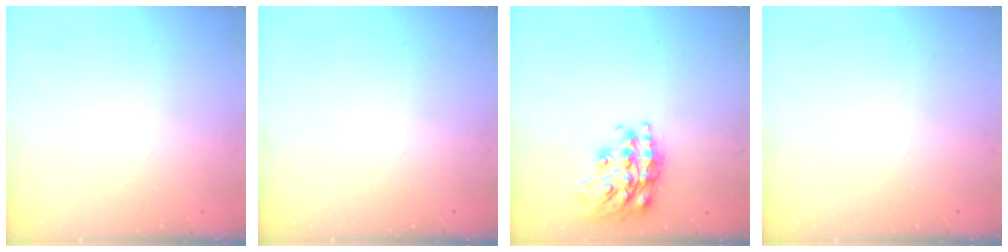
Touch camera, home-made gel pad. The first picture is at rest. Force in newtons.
{"total": 0.0}
{"total": 19.4, "press": 19.4, "slide": 1.4}
{"total": 0.0}